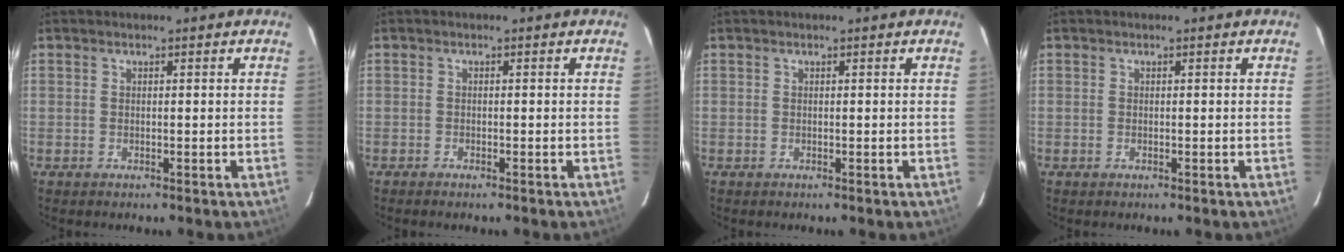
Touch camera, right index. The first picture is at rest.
{"total": 0.9, "force": [-0.8, 0.2, 0.4], "torque": [-0.012, -0.001, -0.016]}
{"total": 0.0}
{"total": 0.0}